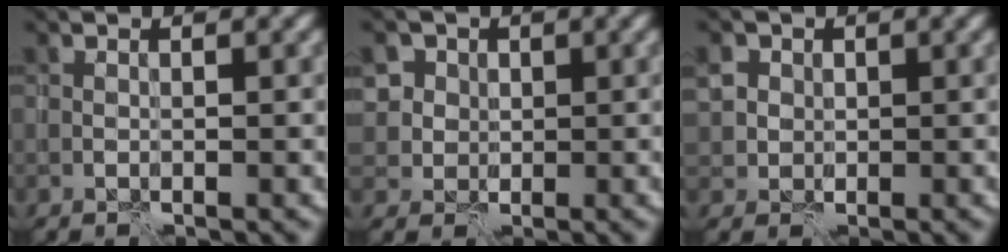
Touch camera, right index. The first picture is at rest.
{"total": 4.7, "force": [1.7, 4.1, 1.4], "torque": [-0.031, 0.009, 0.028]}
{"total": 2.9, "force": [0.7, 2.7, 0.9], "torque": [-0.024, 0.008, 0.012]}